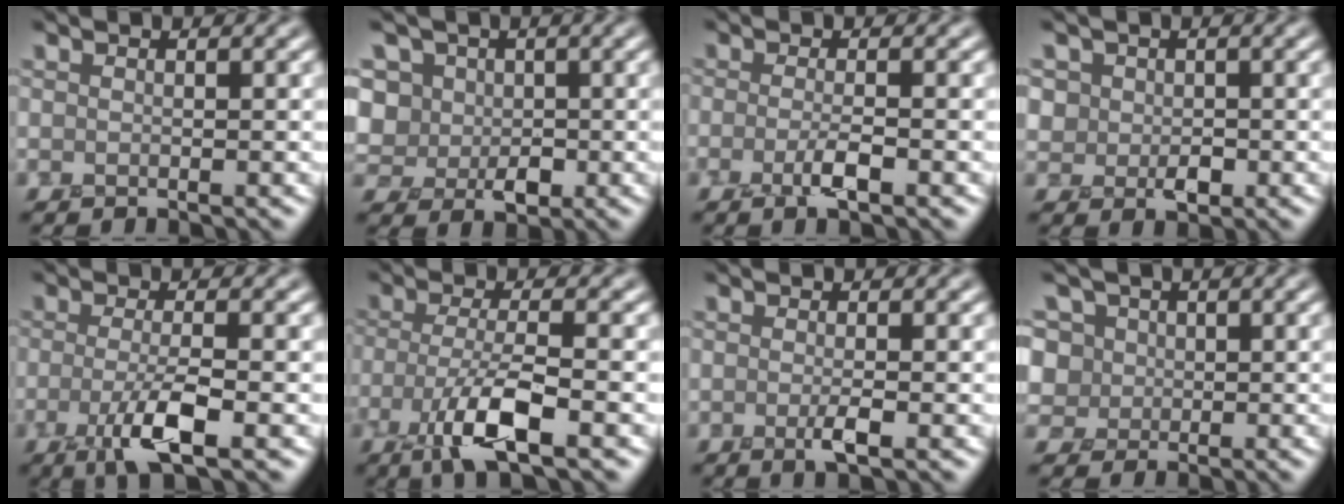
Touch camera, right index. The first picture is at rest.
{"total": 6.1, "force": [2.2, 5.1, 2.4], "torque": [-0.052, 0.021, 0.026]}
{"total": 1.9, "force": [-0.9, 0.3, 1.6], "torque": [-0.037, -0.001, -0.021]}
{"total": 1.9, "force": [0.2, 1.8, 0.4], "torque": [-0.007, 0.001, 0.001]}
{"total": 3.8, "force": [-1.4, 0.8, 3.4], "torque": [-0.071, -0.004, -0.028]}
{"total": 5.1, "force": [-2.4, 1.3, 4.3], "torque": [-0.094, -0.001, -0.049]}
{"total": 1.1, "force": [-0.3, 0.1, 1.0], "torque": [-0.023, -0.002, -0.007]}
{"total": 7.8, "force": [4.1, 5.9, 3.0], "torque": [-0.065, 0.032, 0.046]}